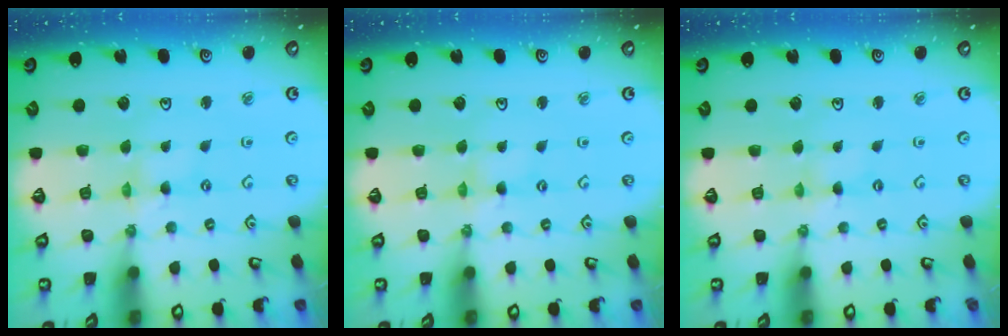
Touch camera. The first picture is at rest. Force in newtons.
{"total": 1.2, "press": 1.2, "slide": 0.2}
{"total": 0.0}